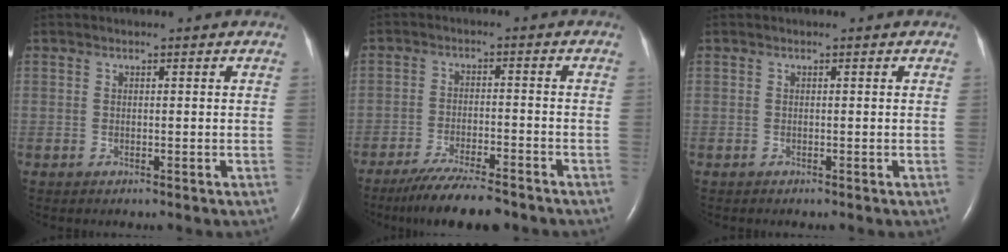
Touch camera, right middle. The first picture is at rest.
{"total": 10.0, "force": [-8.4, 1.0, 5.3], "torque": [-0.086, -0.026, -0.136]}
{"total": 0.0}